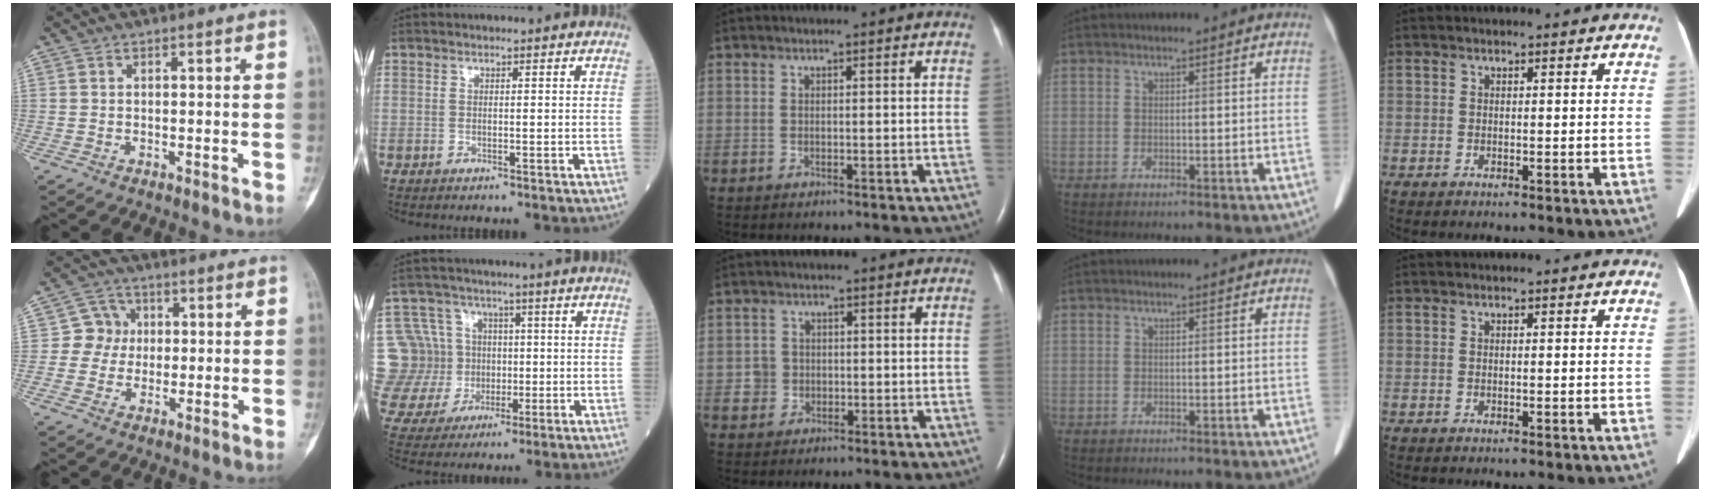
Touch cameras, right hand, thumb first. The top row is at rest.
{"thumb": {"total": 5.4, "force": [0.2, 5.3, 1.3], "torque": [0.018, 0.012, -0.005]}, "index": {"total": 14.0, "force": [0.5, 13.5, 3.5], "torque": [-0.106, 0.049, 0.029]}, "middle": {"total": 2.4, "force": [-0.4, 2.4, 0.2], "torque": [0.000, 0.006, -0.004]}}